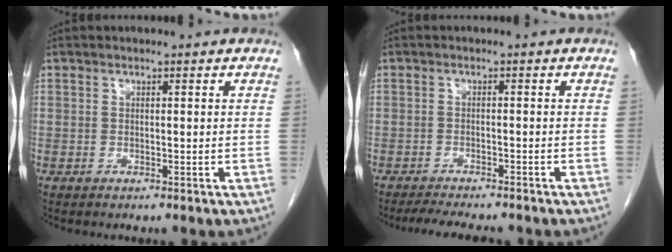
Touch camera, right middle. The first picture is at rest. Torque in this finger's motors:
{"motor_torque": [0.39, -0.31, 0.02, 0.01]}